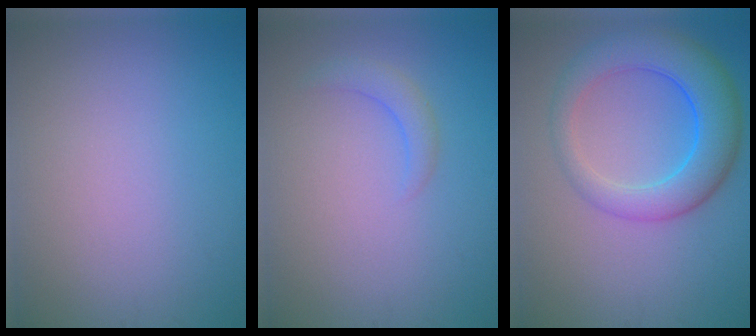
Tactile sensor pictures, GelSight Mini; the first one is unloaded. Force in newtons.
{"total": 1.7, "press": 1.7, "slide": 0.3}
{"total": 6.9, "press": 6.9, "slide": 0.2}